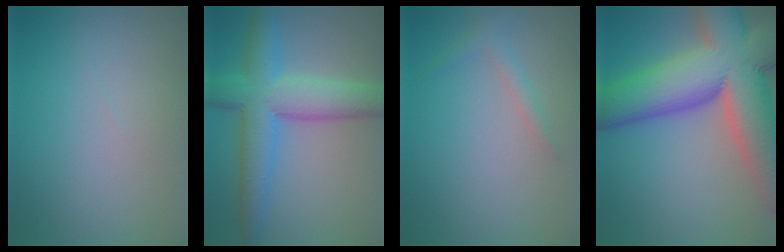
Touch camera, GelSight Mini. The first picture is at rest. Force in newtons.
{"total": 7.4, "press": 7.4, "slide": 0.0}
{"total": 1.3, "press": 1.3, "slide": 0.0}
{"total": 16.2, "press": 16.1, "slide": 1.0}